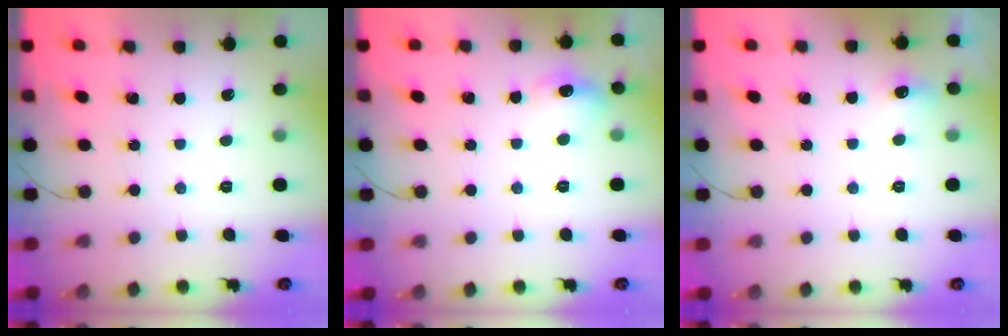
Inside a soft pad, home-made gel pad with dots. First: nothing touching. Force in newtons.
{"total": 7.7, "press": 7.6, "slide": 1.6}
{"total": 4.6, "press": 4.3, "slide": 1.7}